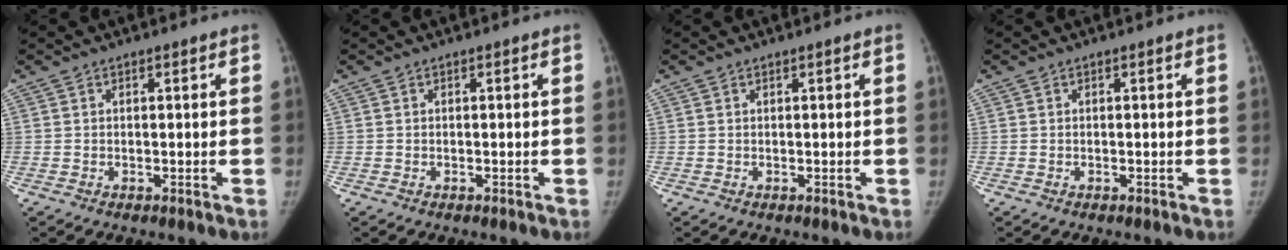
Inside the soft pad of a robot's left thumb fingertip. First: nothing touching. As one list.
[{"total": 0.0}, {"total": 0.0}, {"total": 0.0}]